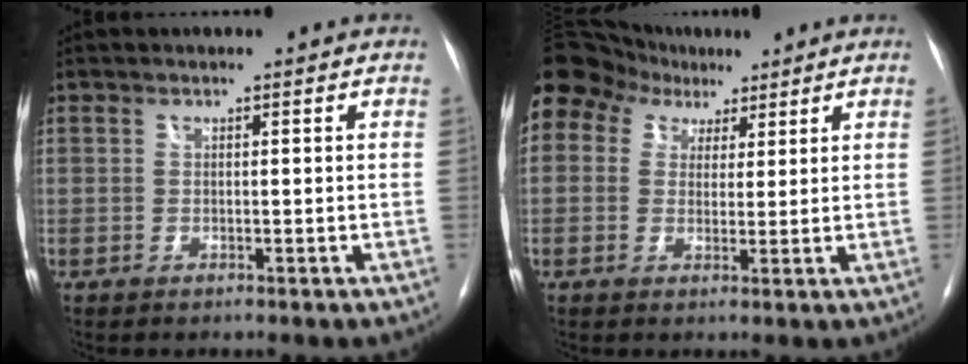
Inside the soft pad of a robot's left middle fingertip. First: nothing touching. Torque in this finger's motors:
{"motor_torque": [1.90, -0.24, 1.05, 0.21]}